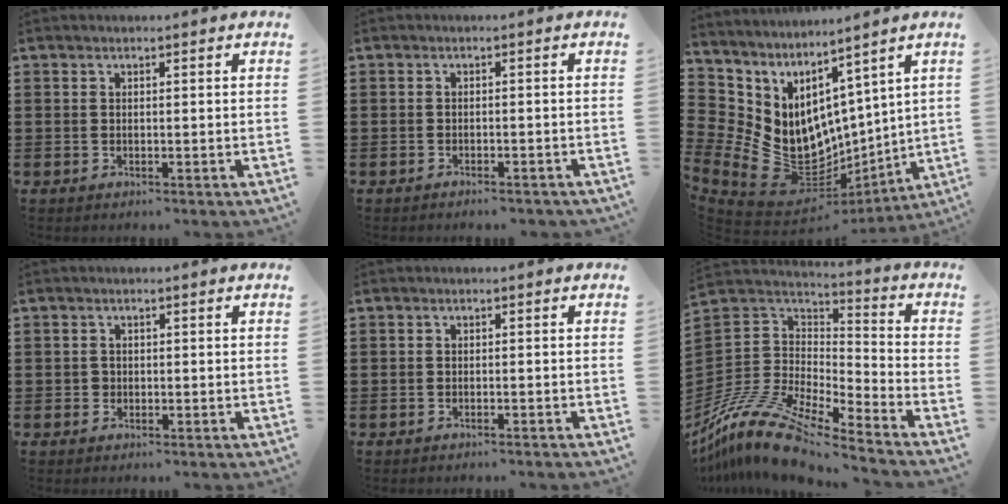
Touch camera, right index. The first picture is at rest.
{"total": 1.2, "force": [-1.1, 0.1, 0.2], "torque": [-0.008, 0.001, -0.023]}
{"total": 10.9, "force": [-1.1, 8.6, 6.7], "torque": [-0.178, -0.048, -0.008]}
{"total": 0.9, "force": [-0.2, 0.8, 0.2], "torque": [-0.007, 0.003, -0.006]}
{"total": 0.7, "force": [-0.7, 0.0, 0.1], "torque": [-0.003, -0.001, -0.014]}
{"total": 13.5, "force": [-10.9, 3.8, 7.0], "torque": [-0.161, 0.015, -0.213]}